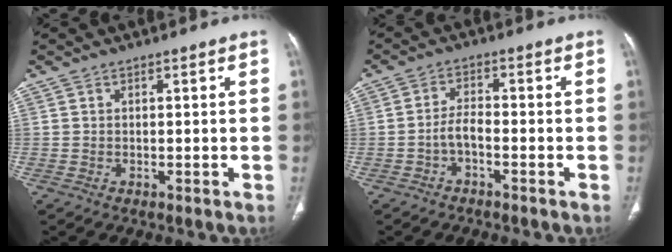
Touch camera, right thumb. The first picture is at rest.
{"total": 3.0, "force": [-1.6, 1.1, 2.4], "torque": [-0.047, 0.019, -0.032]}